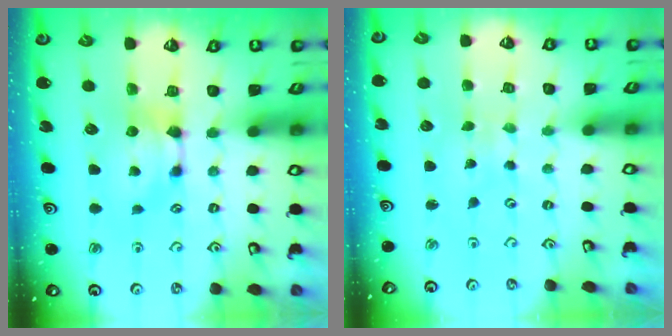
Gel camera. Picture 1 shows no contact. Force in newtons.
{"total": 6.5, "press": 6.5, "slide": 0.4}